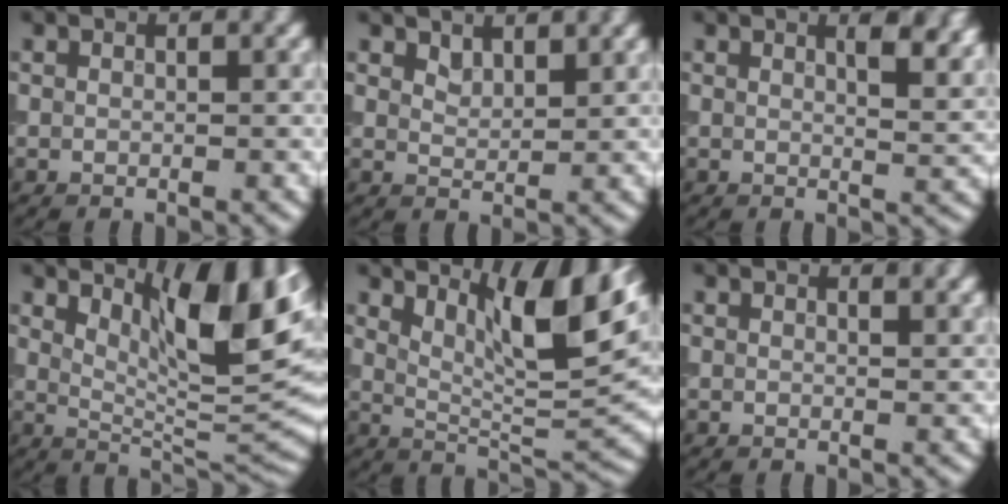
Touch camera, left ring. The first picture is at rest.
{"total": 1.5, "force": [1.4, 0.4, 0.2], "torque": [-0.009, -0.001, 0.030]}
{"total": 4.3, "force": [2.3, 1.6, 3.3], "torque": [-0.024, 0.006, 0.025]}
{"total": 10.6, "force": [4.5, 3.3, 9.0], "torque": [-0.131, 0.002, 0.078]}
{"total": 8.4, "force": [4.5, 2.0, 6.8], "torque": [-0.104, -0.003, 0.080]}
{"total": 1.7, "force": [1.2, 0.5, 1.0], "torque": [-0.007, -0.002, 0.006]}